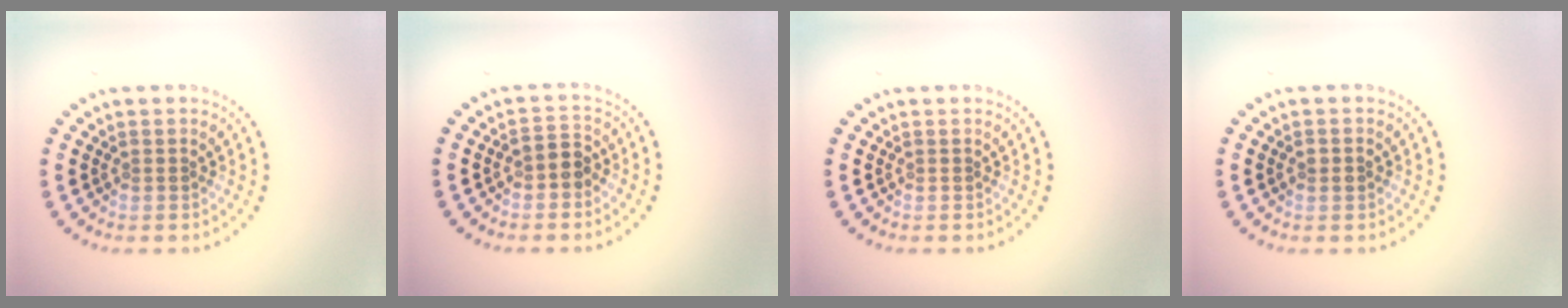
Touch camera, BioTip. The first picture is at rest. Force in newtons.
{"total": 1.9, "press": 1.8, "slide": 0.7}
{"total": 0.0}
{"total": 1.0, "press": 1.0, "slide": 0.1}